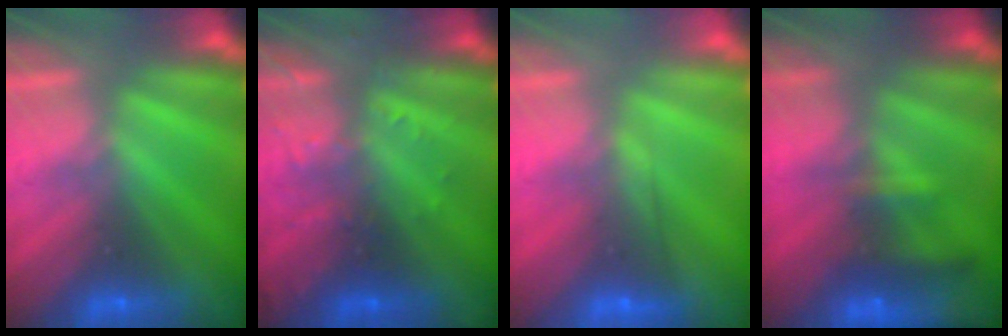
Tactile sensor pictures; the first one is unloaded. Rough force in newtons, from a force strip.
{"total": 2.9}
{"total": 3.4}
{"total": 10.5}